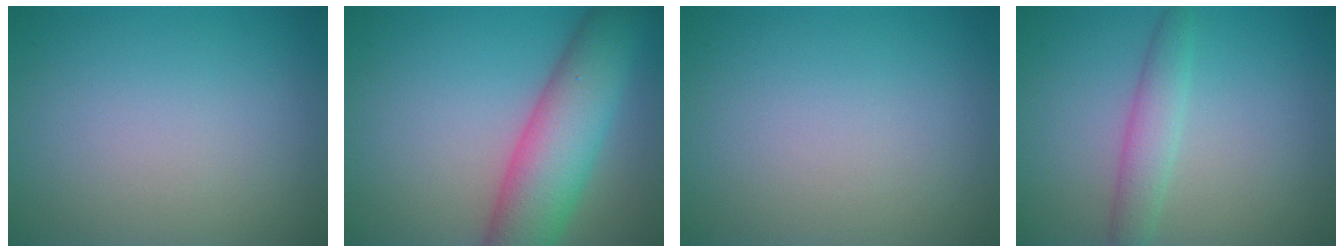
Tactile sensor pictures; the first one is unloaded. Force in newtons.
{"total": 8.7, "press": 8.7, "slide": 0.4}
{"total": 0.0}
{"total": 2.6, "press": 2.6, "slide": 0.1}